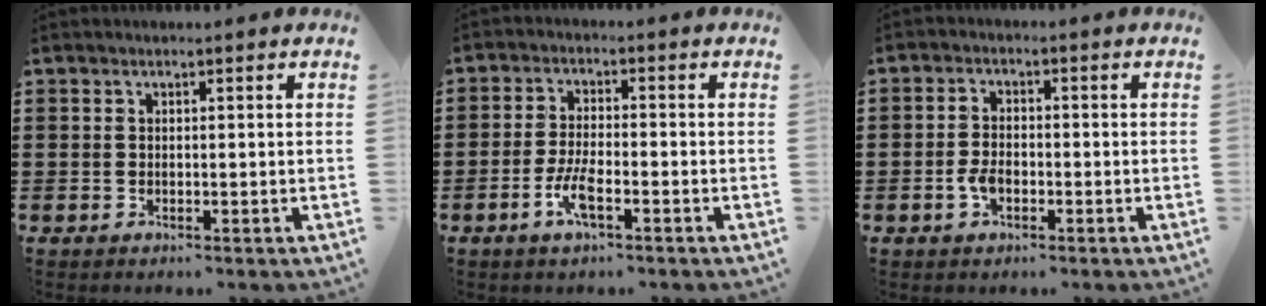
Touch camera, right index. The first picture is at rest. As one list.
[{"total": 4.7, "force": [-2.2, 1.2, 4.0], "torque": [-0.093, -0.006, -0.047]}, {"total": 3.1, "force": [-1.2, 1.8, 2.2], "torque": [-0.056, -0.002, -0.025]}]